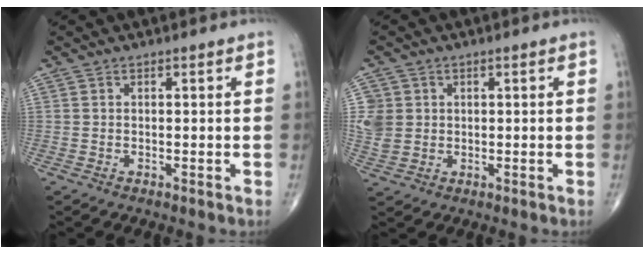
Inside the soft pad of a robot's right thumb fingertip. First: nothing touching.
{"total": 7.6, "force": [1.1, 6.9, 3.1], "torque": [-0.075, 0.008, 0.033]}